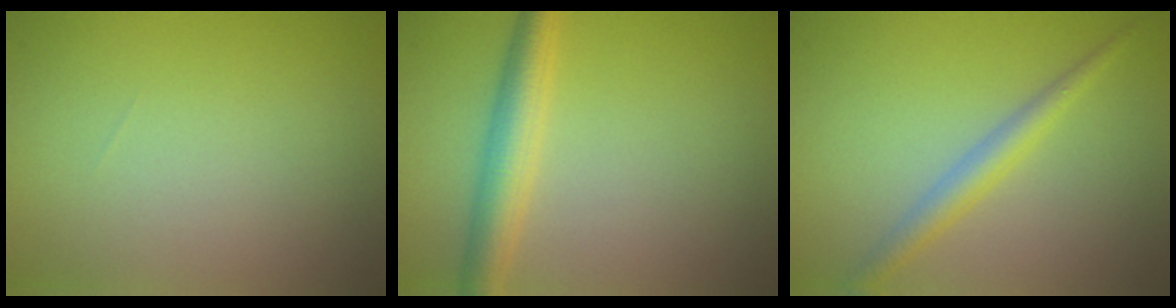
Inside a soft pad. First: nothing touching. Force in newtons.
{"total": 3.9, "press": 3.9, "slide": 0.1}
{"total": 2.5, "press": 2.5, "slide": 0.1}